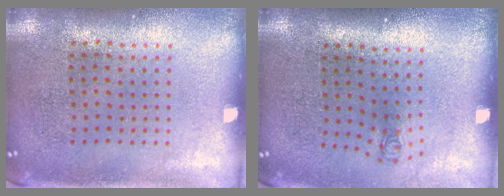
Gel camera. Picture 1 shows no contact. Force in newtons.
{"total": 0.8, "press": 0.4, "slide": 0.7}